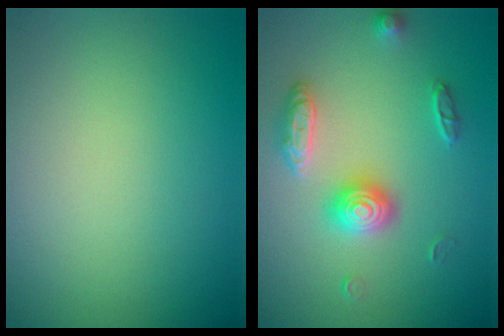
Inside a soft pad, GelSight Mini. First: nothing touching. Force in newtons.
{"total": 3.0, "press": 3.0, "slide": 0.4}